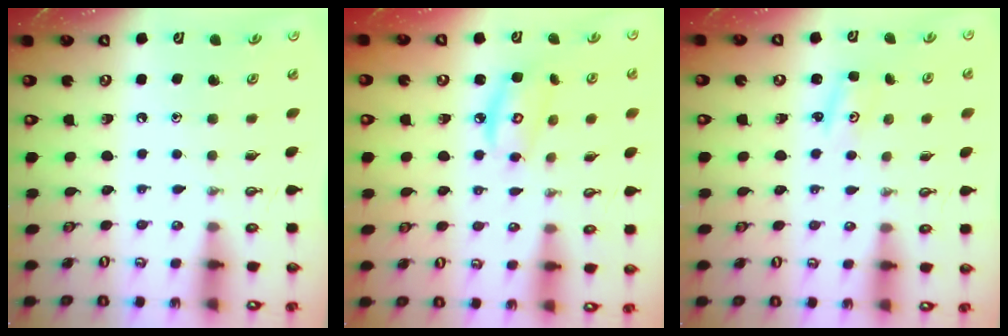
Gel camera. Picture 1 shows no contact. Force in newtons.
{"total": 6.6, "press": 6.5, "slide": 0.4}
{"total": 1.6, "press": 1.6, "slide": 0.2}